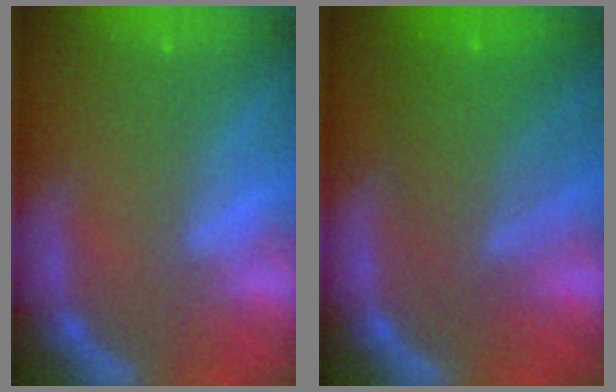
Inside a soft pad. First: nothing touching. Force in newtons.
{"total": 7.0}